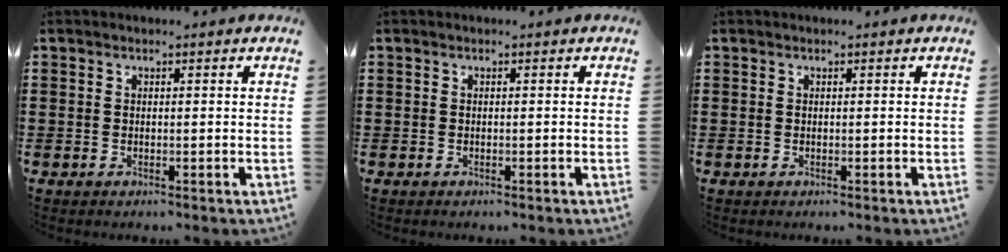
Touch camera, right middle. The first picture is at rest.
{"total": 0.0}
{"total": 0.0}